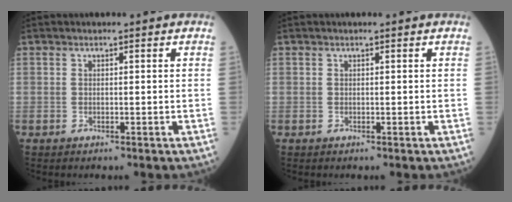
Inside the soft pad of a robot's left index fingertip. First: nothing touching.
{"total": 0.0}